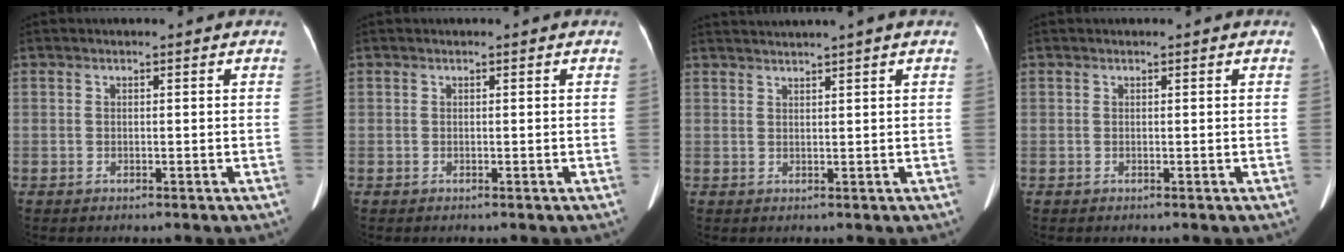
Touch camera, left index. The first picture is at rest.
{"total": 0.0}
{"total": 3.8, "force": [3.2, -1.3, 1.7], "torque": [-0.021, 0.022, 0.057]}
{"total": 0.0}